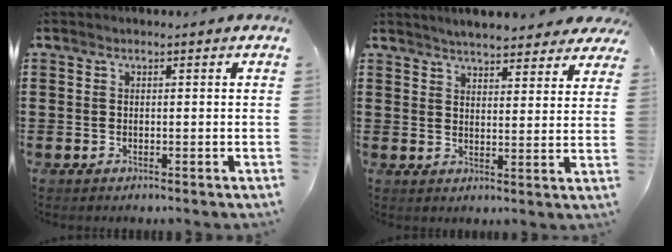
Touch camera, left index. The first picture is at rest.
{"total": 4.5, "force": [4.5, 0.3, 0.8], "torque": [-0.033, -0.017, 0.082]}